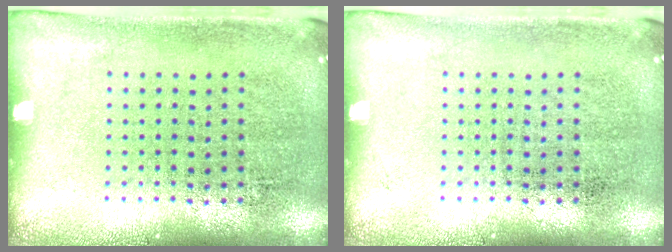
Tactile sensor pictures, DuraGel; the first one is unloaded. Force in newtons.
{"total": 0.0}